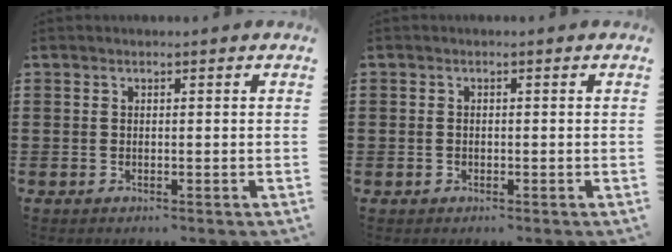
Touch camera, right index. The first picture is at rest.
{"total": 0.9, "force": [-0.2, 0.6, 0.6], "torque": [-0.015, 0.003, -0.004]}